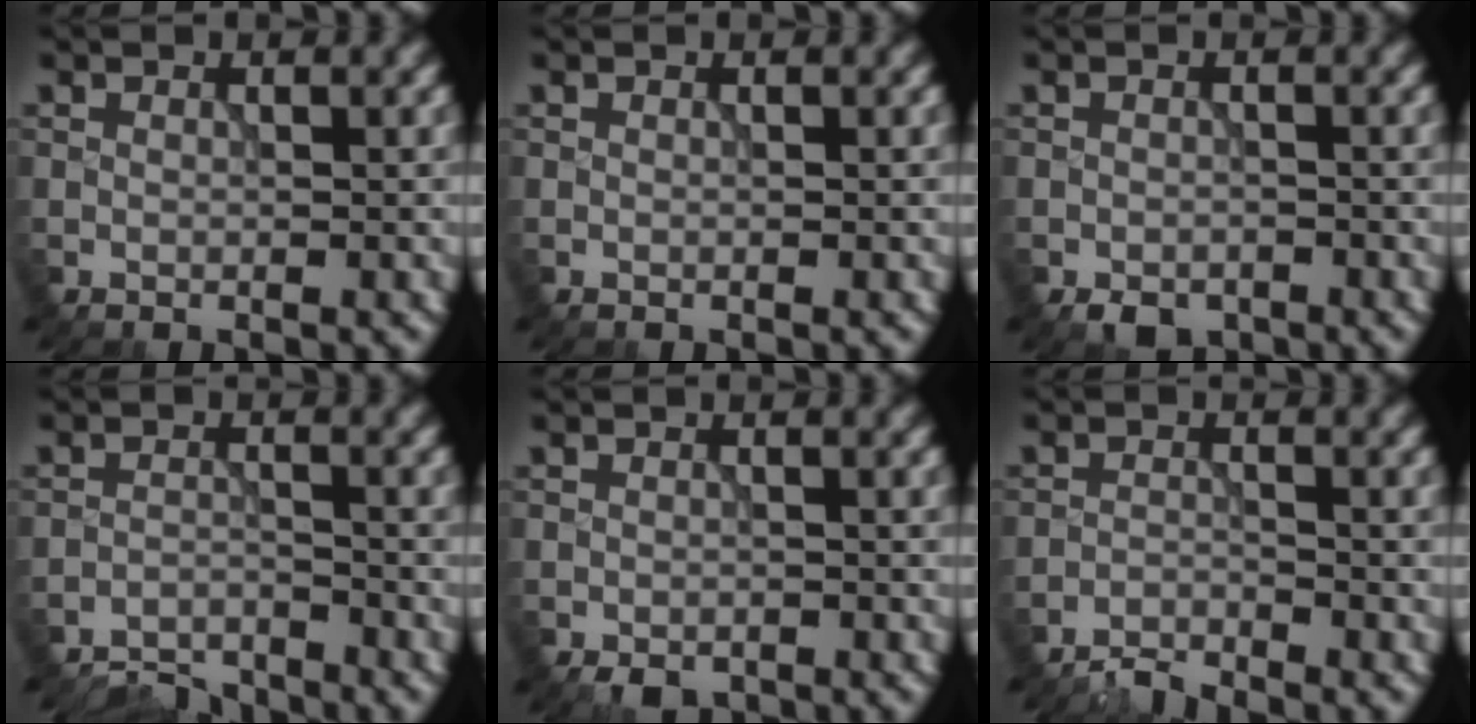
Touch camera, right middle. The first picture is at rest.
{"total": 0.0}
{"total": 1.8, "force": [-1.3, 1.1, 0.7], "torque": [-0.008, -0.004, -0.024]}
{"total": 3.8, "force": [-3.7, 0.7, 0.4], "torque": [-0.003, -0.003, -0.070]}
{"total": 1.4, "force": [-1.0, 0.8, 0.5], "torque": [-0.009, -0.006, -0.017]}
{"total": 2.0, "force": [-2.0, 0.1, 0.1], "torque": [0.001, 0.000, -0.044]}